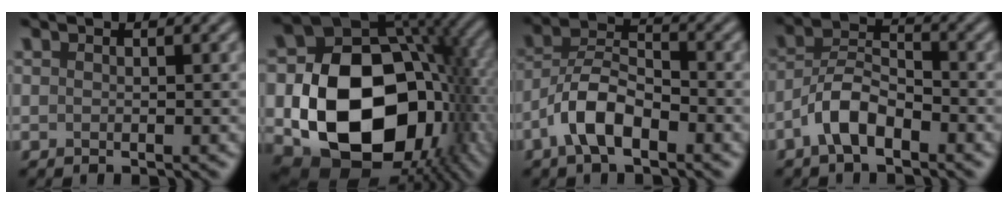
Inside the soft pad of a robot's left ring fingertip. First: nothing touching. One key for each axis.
{"total": 16.5, "fx": -2.4, "fy": 12.2, "fz": 10.9, "tx": -0.178, "ty": -0.041, "tz": -0.035}
{"total": 5.1, "fx": -2.7, "fy": 2.4, "fz": 3.7, "tx": -0.062, "ty": 0.014, "tz": -0.058}
{"total": 4.3, "fx": -2.5, "fy": 2.0, "fz": 2.9, "tx": -0.048, "ty": 0.014, "tz": -0.054}